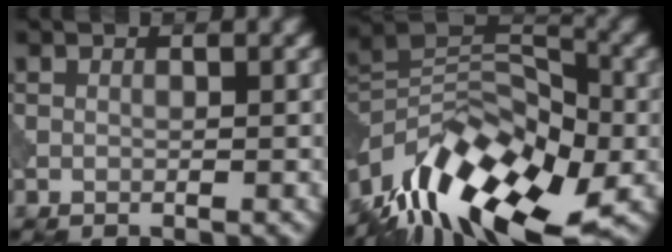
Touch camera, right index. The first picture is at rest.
{"total": 13.9, "force": [-7.5, 6.6, 9.6], "torque": [-0.174, 0.022, -0.152]}